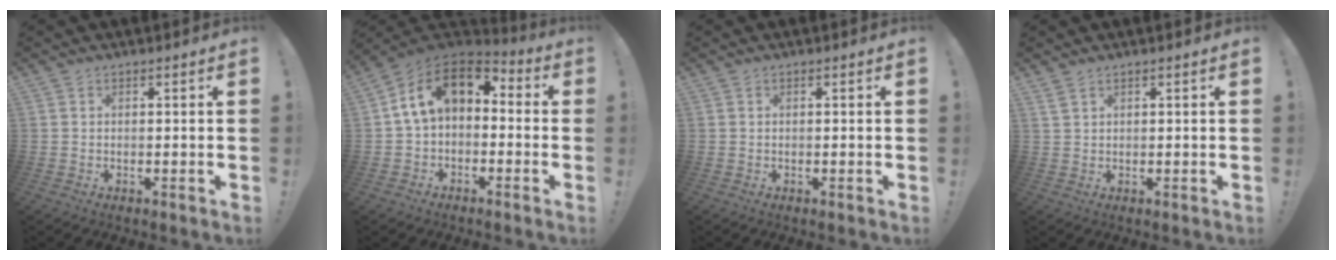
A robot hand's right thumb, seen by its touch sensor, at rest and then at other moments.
{"total": 13.6, "force": [2.8, 8.4, 10.3], "torque": [-0.176, 0.008, 0.051]}
{"total": 0.7, "force": [0.1, -0.2, 0.6], "torque": [-0.011, 0.000, 0.001]}
{"total": 1.9, "force": [1.3, 0.7, 1.2], "torque": [-0.018, -0.004, 0.023]}